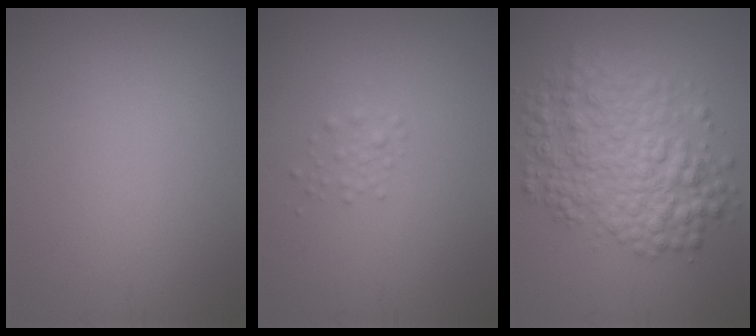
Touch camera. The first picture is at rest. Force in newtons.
{"total": 1.1, "press": 1.1, "slide": 0.1}
{"total": 7.2, "press": 7.2, "slide": 0.1}